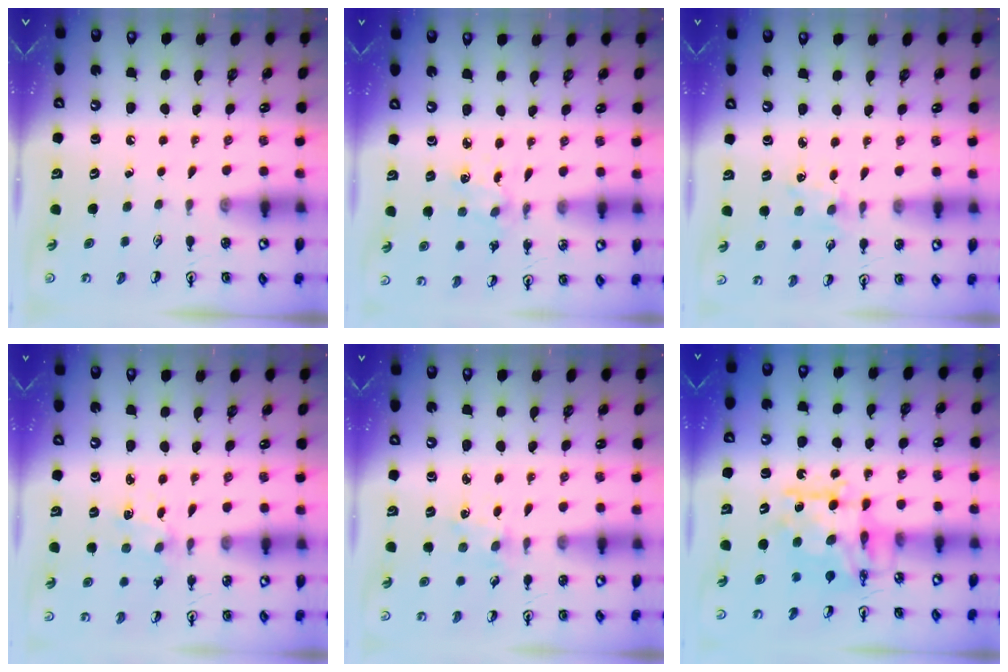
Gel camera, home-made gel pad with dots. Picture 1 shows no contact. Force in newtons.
{"total": 1.9, "press": 1.9, "slide": 0.4}
{"total": 2.8, "press": 2.8, "slide": 0.5}
{"total": 1.7, "press": 1.6, "slide": 0.5}
{"total": 1.9, "press": 1.9, "slide": 0.3}
{"total": 11.5, "press": 11.4, "slide": 1.0}